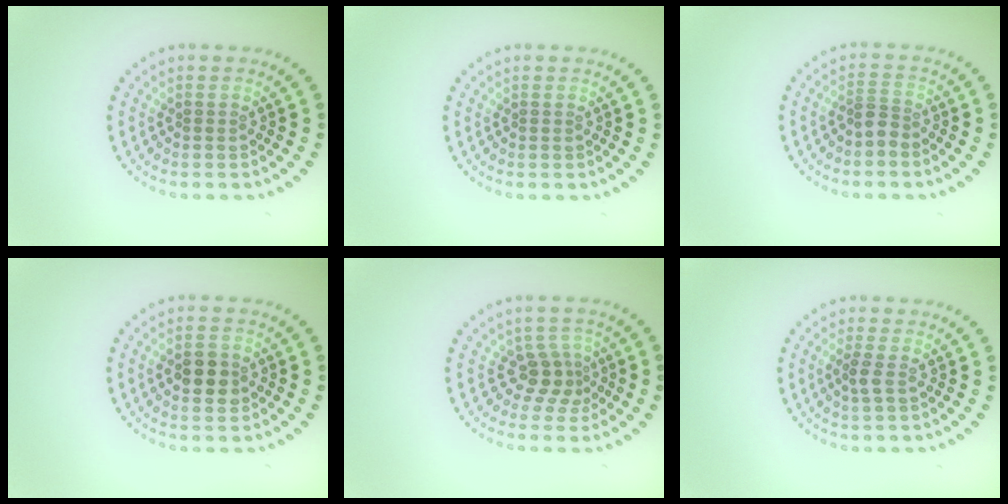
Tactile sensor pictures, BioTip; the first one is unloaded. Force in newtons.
{"total": 0.0}
{"total": 1.6, "press": 1.2, "slide": 1.0}
{"total": 2.9, "press": 2.9, "slide": 0.2}
{"total": 2.4, "press": 1.7, "slide": 1.7}
{"total": 1.2, "press": 0.9, "slide": 0.8}